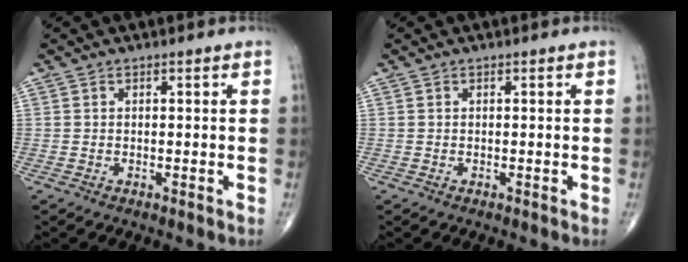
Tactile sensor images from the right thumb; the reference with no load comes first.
{"total": 0.0}